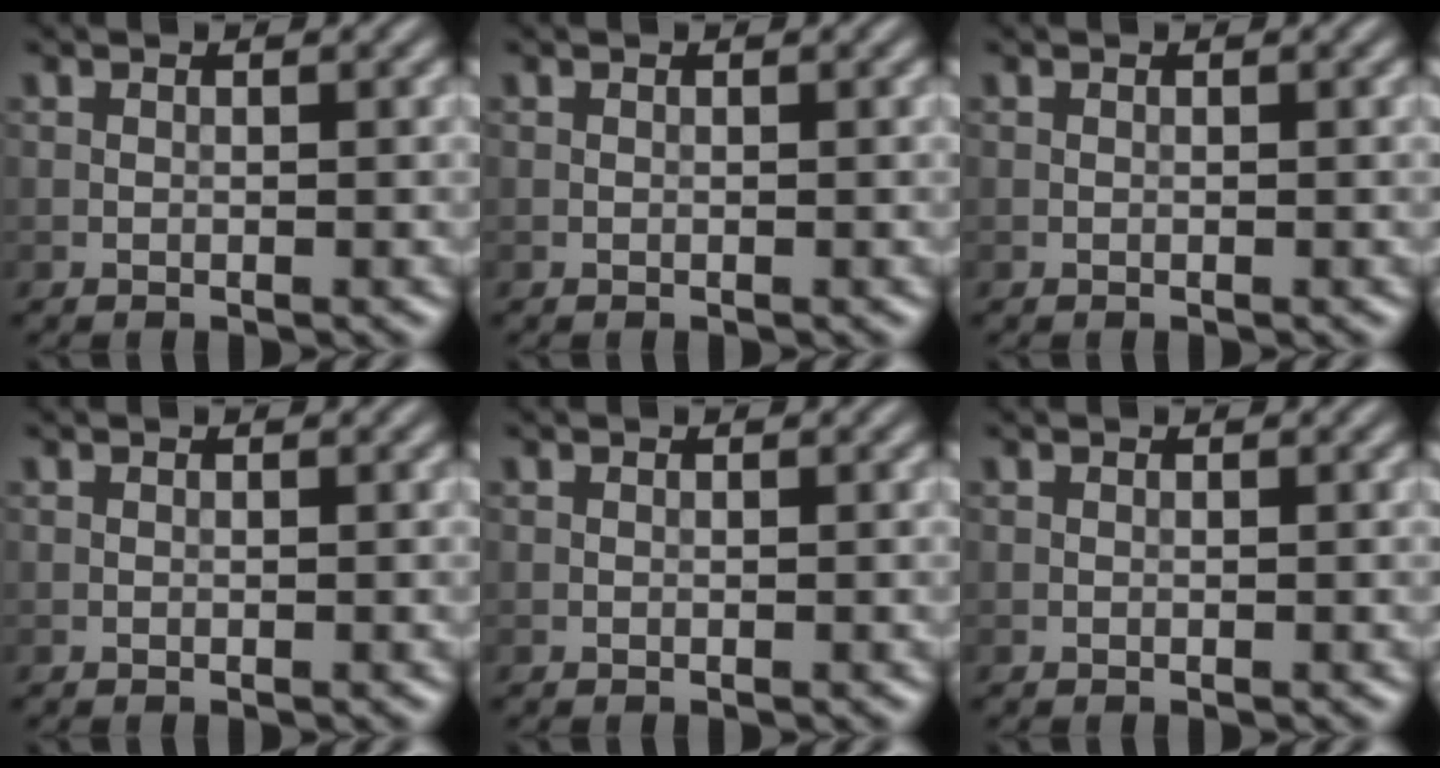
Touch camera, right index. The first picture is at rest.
{"total": 0.0}
{"total": 0.0}
{"total": 0.0}
{"total": 0.0}
{"total": 0.0}